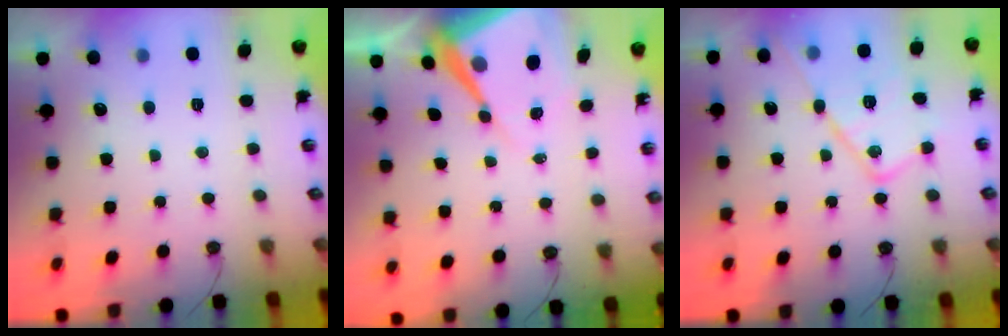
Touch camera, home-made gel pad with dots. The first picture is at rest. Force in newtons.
{"total": 11.8, "press": 11.8, "slide": 1.0}
{"total": 16.5, "press": 16.5, "slide": 1.6}